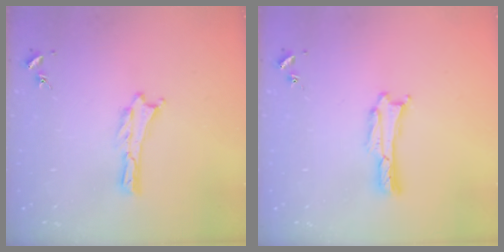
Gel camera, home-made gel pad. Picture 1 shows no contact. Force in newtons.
{"total": 0.7, "press": 0.7, "slide": 0.1}